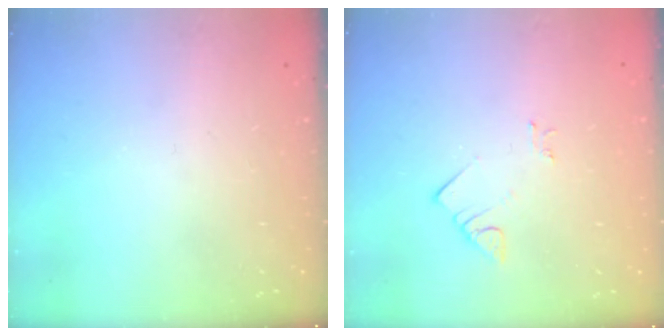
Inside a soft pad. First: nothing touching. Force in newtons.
{"total": 2.7, "press": 2.7, "slide": 0.2}